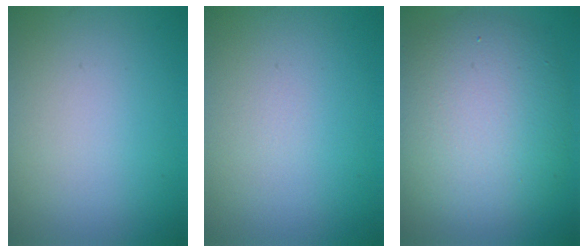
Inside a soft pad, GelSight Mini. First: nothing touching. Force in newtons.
{"total": 0.0}
{"total": 9.1, "press": 9.1, "slide": 0.1}